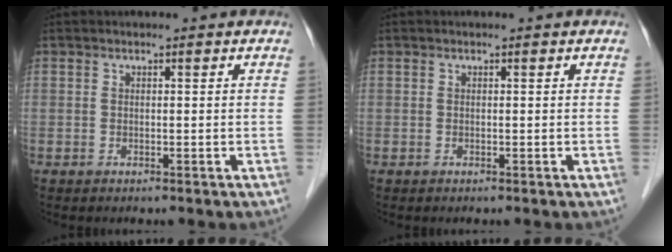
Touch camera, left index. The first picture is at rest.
{"total": 0.0}